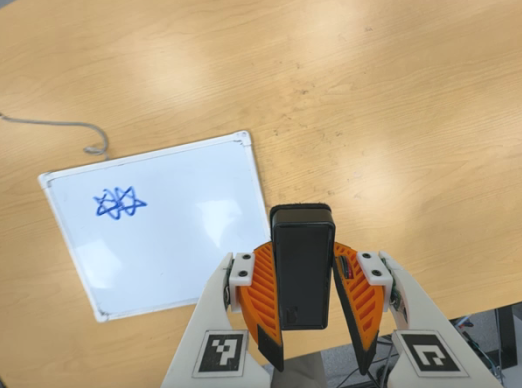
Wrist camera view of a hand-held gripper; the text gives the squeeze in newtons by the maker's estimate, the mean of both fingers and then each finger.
{"total": 6.6, "left": 5.7, "right": 7.4}